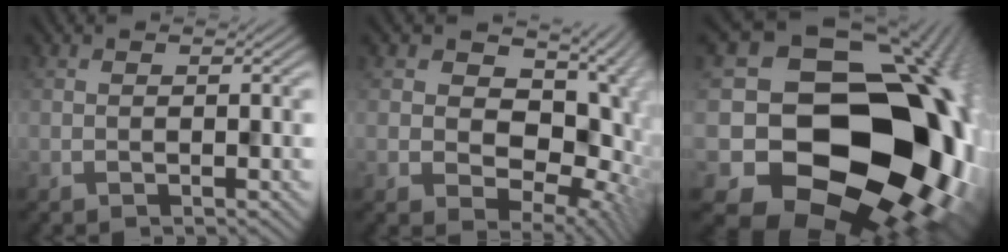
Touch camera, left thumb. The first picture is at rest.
{"total": 15.2, "force": [0.8, 11.2, 10.2], "torque": [-0.139, -0.017, 0.022]}
{"total": 22.6, "force": [-4.4, 18.0, 12.9], "torque": [-0.219, -0.044, -0.070]}